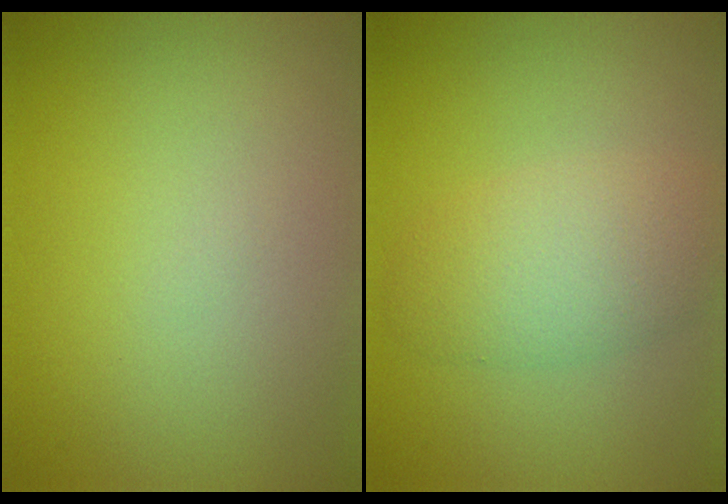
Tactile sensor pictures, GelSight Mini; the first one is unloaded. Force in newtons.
{"total": 4.2, "press": 4.2, "slide": 0.1}